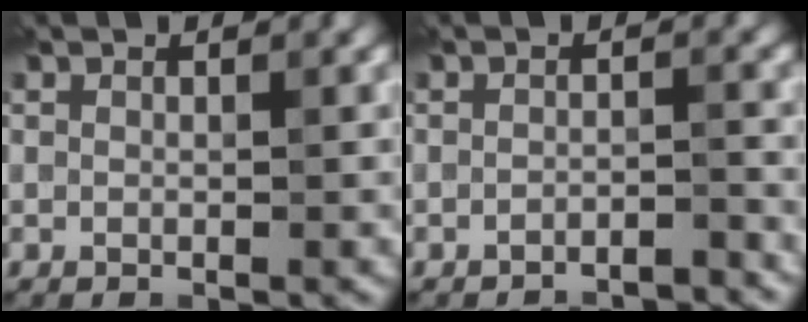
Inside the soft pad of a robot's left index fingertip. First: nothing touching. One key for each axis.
{"total": 2.4, "fx": -2.3, "fy": 0.2, "fz": 0.6, "tx": -0.002, "ty": 0.006, "tz": -0.037}